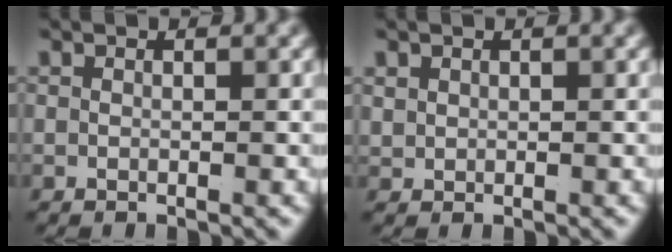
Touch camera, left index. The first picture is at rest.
{"total": 1.0, "force": [0.7, 0.6, 0.4], "torque": [-0.014, -0.006, 0.023]}